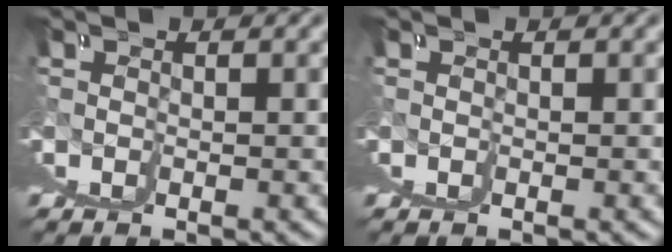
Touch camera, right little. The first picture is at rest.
{"total": 0.0}